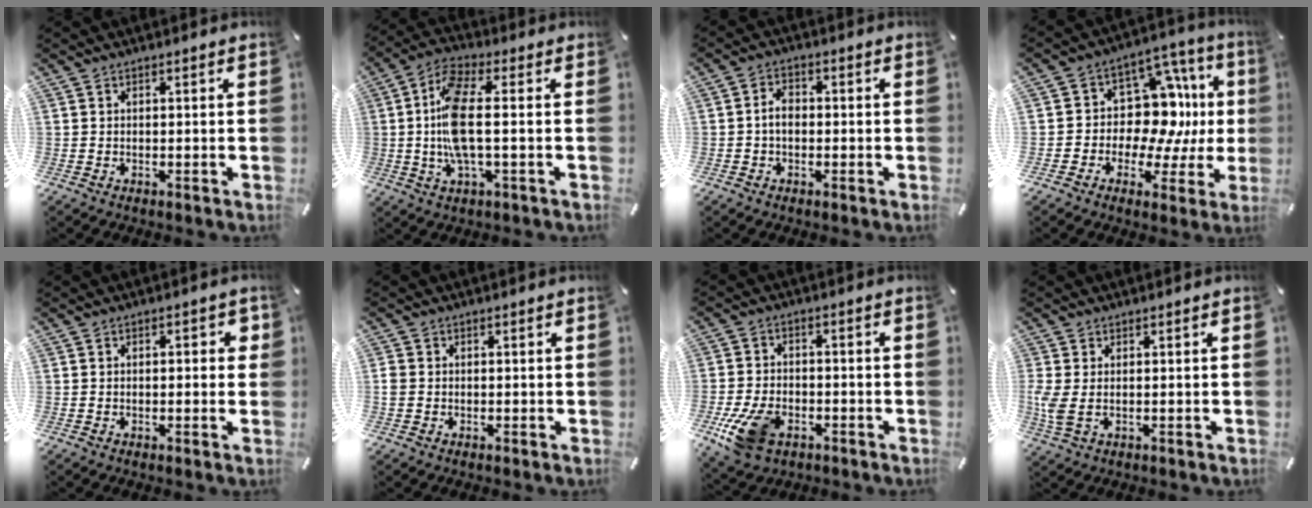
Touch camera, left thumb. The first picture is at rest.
{"total": 11.7, "force": [-0.3, 3.7, 11.1], "torque": [-0.239, -0.015, -0.010]}
{"total": 3.9, "force": [-0.6, 2.6, 2.8], "torque": [-0.059, 0.006, -0.014]}
{"total": 13.8, "force": [2.8, 10.6, 8.3], "torque": [-0.110, -0.040, 0.057]}
{"total": 2.9, "force": [-0.1, 1.3, 2.6], "torque": [-0.030, 0.003, -0.007]}
{"total": 1.7, "force": [-0.2, 1.5, 0.7], "torque": [-0.013, 0.006, -0.005]}
{"total": 10.5, "force": [-4.9, 6.6, 6.6], "torque": [-0.146, 0.012, -0.086]}
{"total": 4.4, "force": [0.2, 2.1, 3.9], "torque": [-0.100, -0.007, 0.001]}